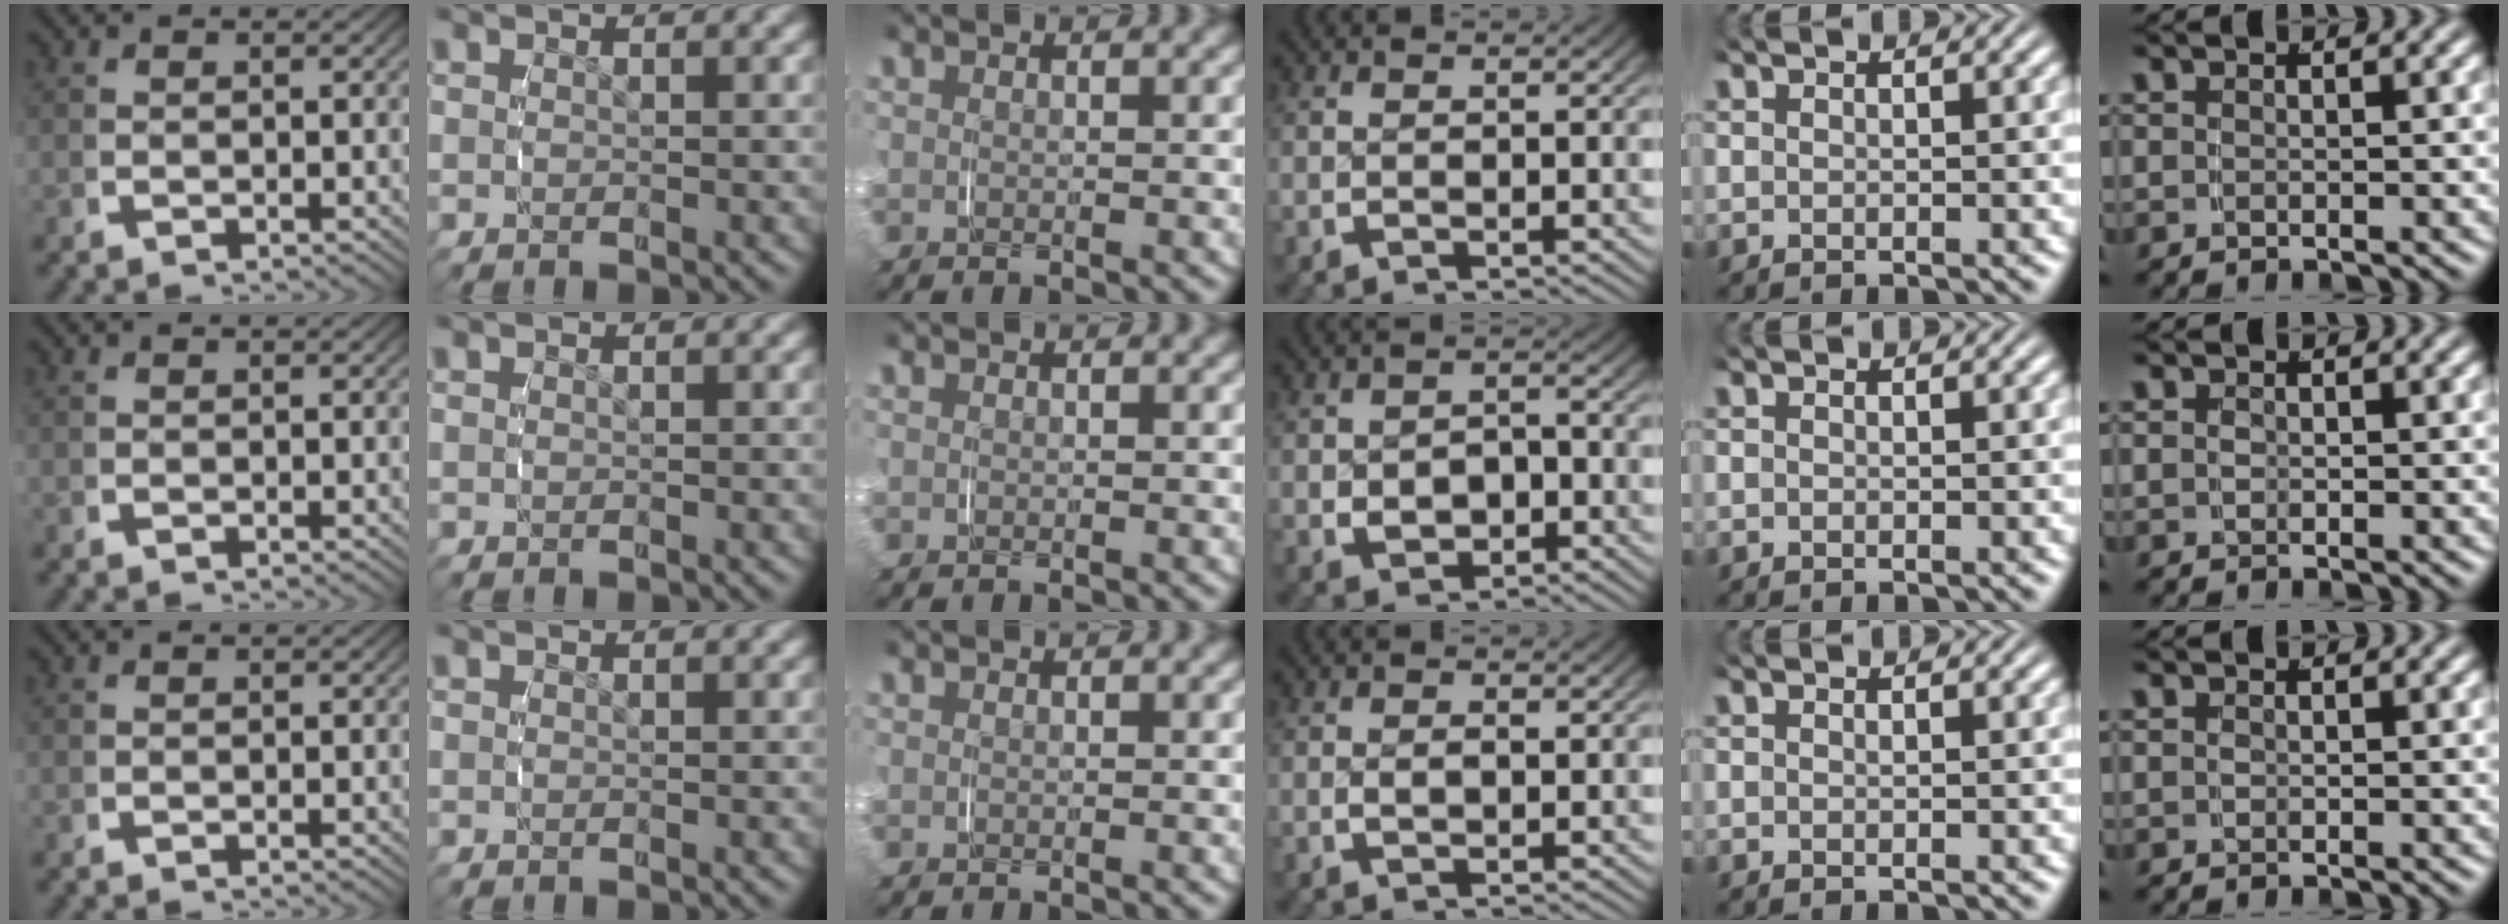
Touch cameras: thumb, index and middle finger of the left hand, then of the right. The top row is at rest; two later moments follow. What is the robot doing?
{"motion": "grasp_and_lifting", "object": "paper"}